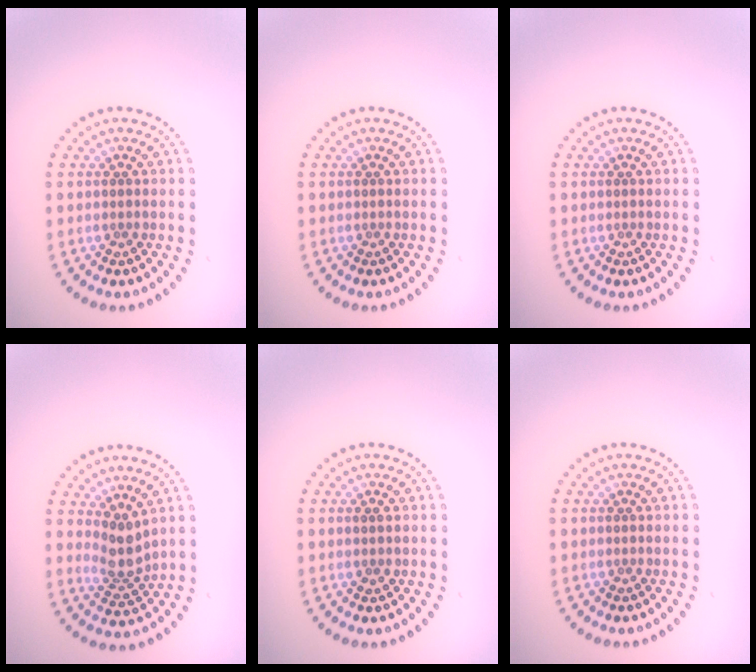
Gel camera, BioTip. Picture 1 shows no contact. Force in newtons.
{"total": 0.0}
{"total": 0.0}
{"total": 2.7, "press": 2.0, "slide": 1.8}
{"total": 0.7, "press": 0.7, "slide": 0.1}
{"total": 0.0}